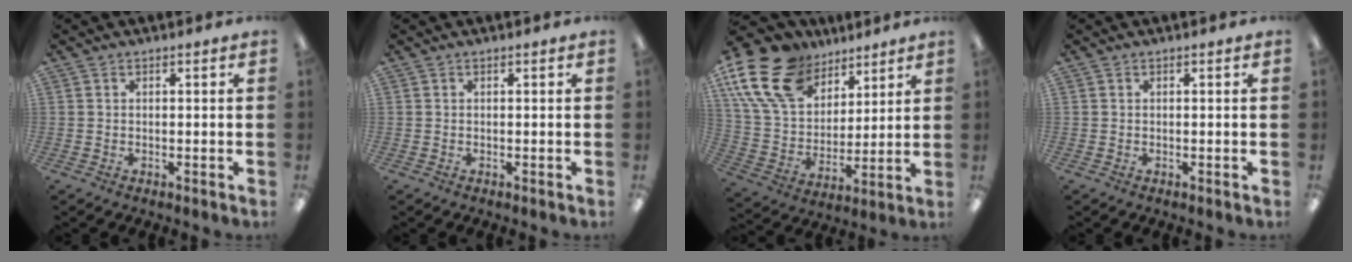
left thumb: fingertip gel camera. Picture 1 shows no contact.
{"total": 0.0}
{"total": 19.7, "force": [11.7, 12.4, 9.8], "torque": [-0.211, -0.045, 0.223]}
{"total": 0.0}